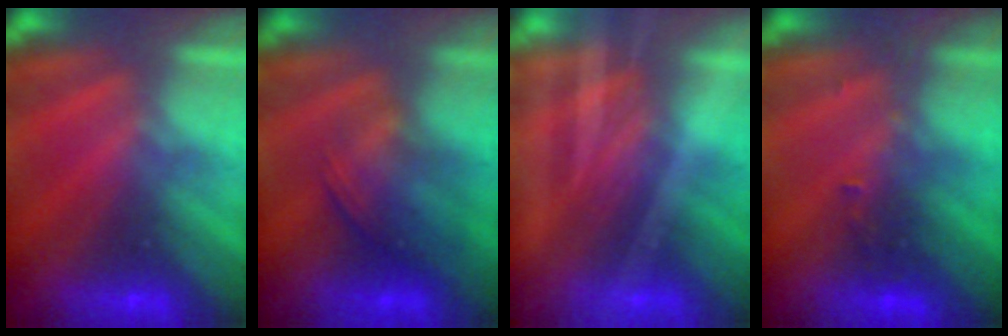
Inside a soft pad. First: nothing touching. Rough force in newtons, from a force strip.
{"total": 1.8}
{"total": 1.9}
{"total": 2.7}